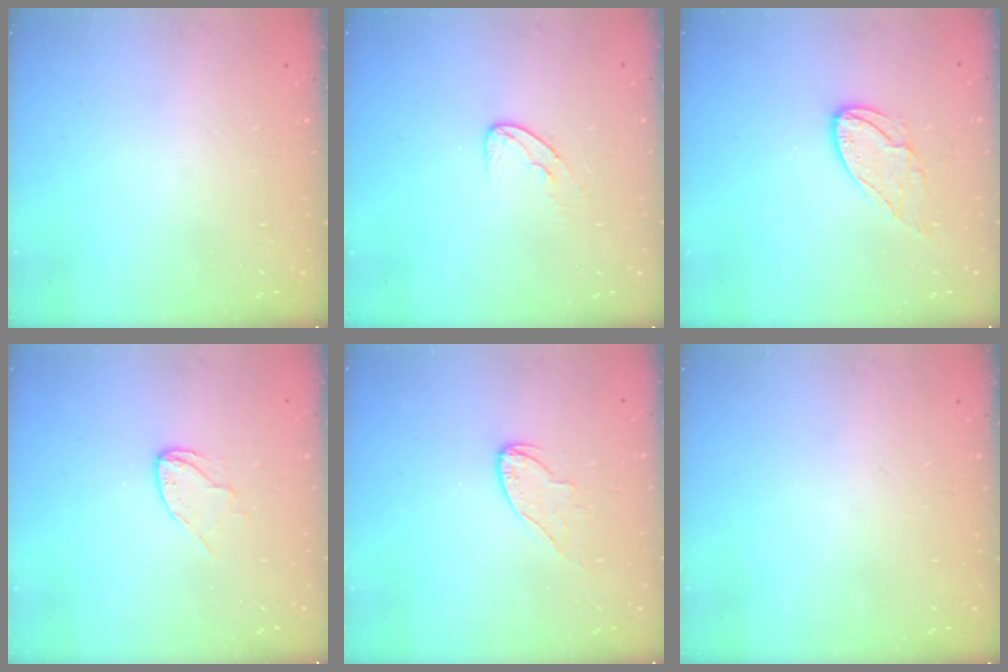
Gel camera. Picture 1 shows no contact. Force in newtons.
{"total": 4.8, "press": 4.8, "slide": 0.3}
{"total": 8.8, "press": 8.8, "slide": 0.6}
{"total": 6.3, "press": 6.3, "slide": 0.6}
{"total": 6.4, "press": 6.4, "slide": 0.2}
{"total": 0.0}